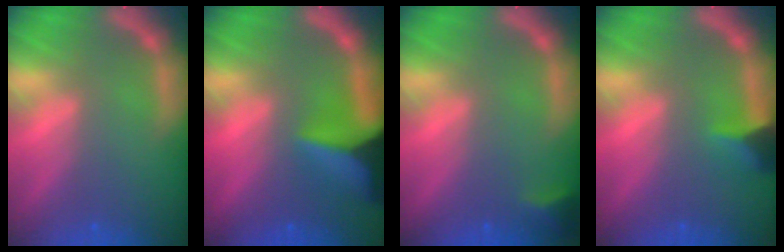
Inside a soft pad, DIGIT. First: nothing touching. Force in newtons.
{"total": 10.0}
{"total": 1.9}
{"total": 2.9}